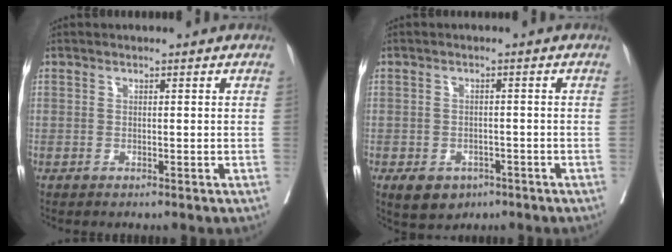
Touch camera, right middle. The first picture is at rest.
{"total": 4.7, "force": [-2.8, 3.2, 2.0], "torque": [-0.035, -0.003, -0.035]}